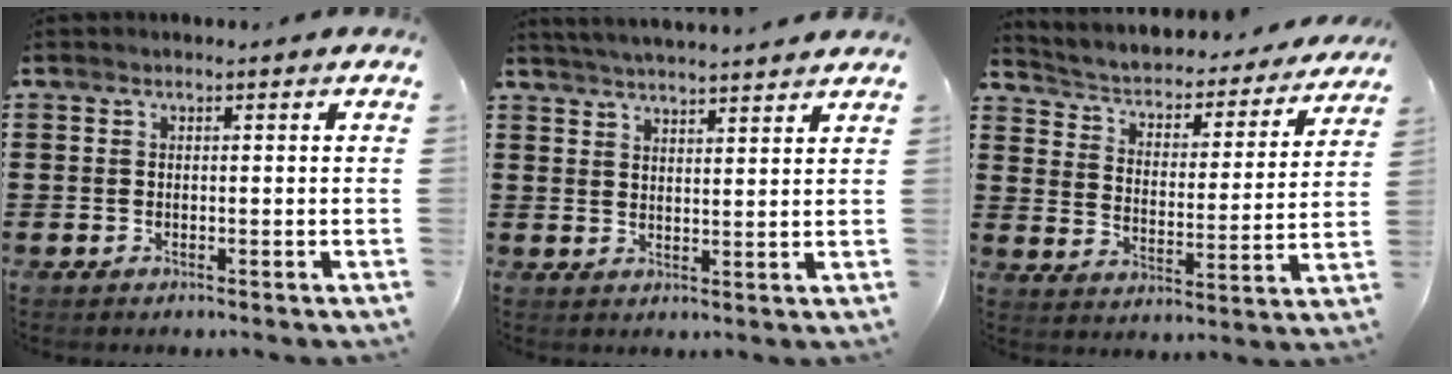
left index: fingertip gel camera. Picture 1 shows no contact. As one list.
[{"total": 3.6, "force": [3.5, -0.8, 0.4], "torque": [-0.018, -0.015, 0.061]}, {"total": 2.4, "force": [1.9, 1.1, 0.8], "torque": [-0.034, -0.023, 0.021]}]